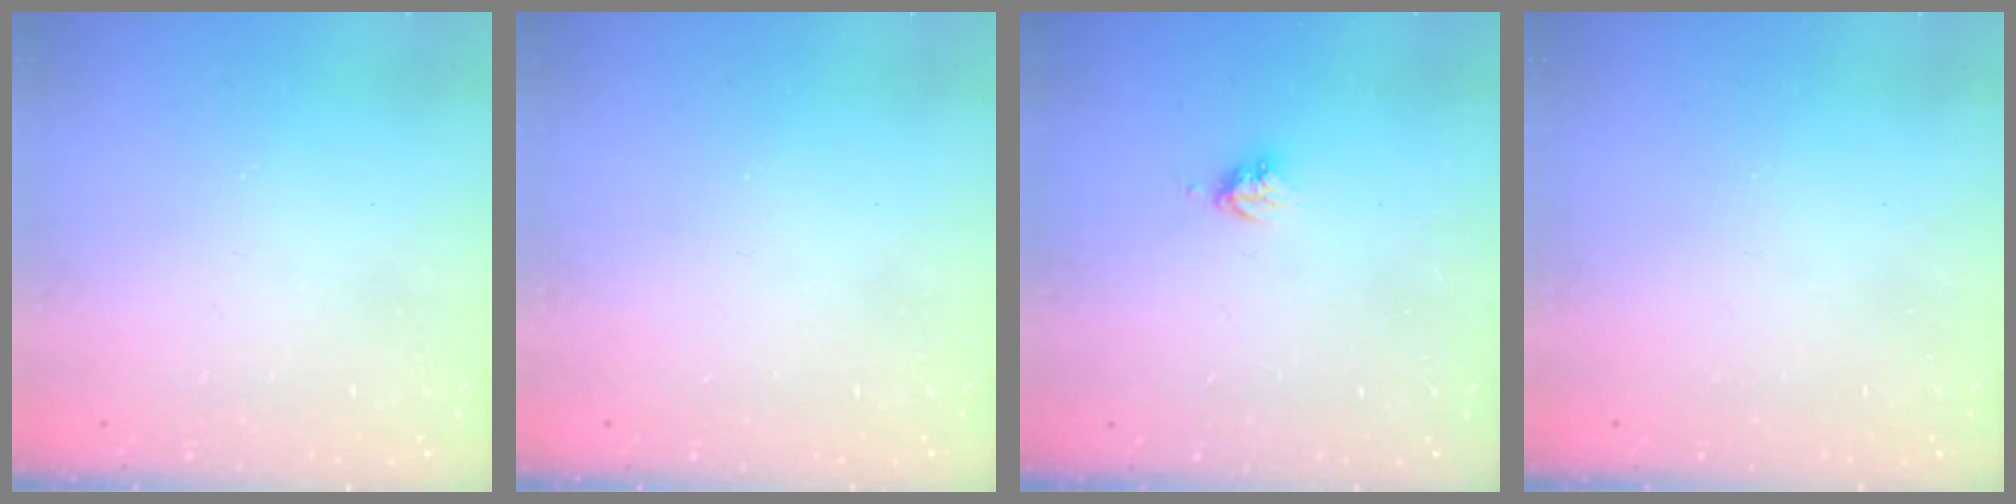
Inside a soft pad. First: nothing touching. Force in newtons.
{"total": 0.0}
{"total": 3.1, "press": 3.1, "slide": 0.4}
{"total": 0.0}